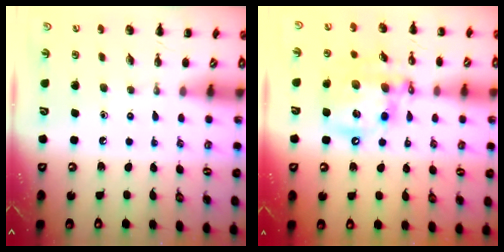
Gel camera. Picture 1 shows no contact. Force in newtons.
{"total": 15.1, "press": 14.7, "slide": 3.3}